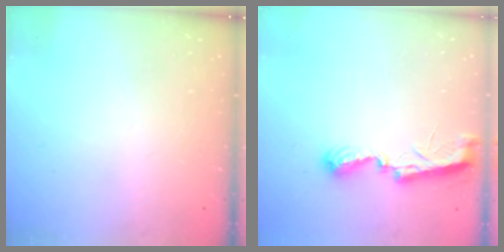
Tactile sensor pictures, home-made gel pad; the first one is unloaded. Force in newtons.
{"total": 7.2, "press": 7.2, "slide": 0.1}